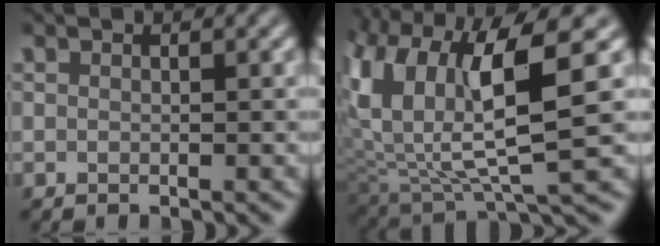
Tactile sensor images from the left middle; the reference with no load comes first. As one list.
[{"total": 10.3, "force": [3.0, 4.0, 9.0], "torque": [-0.192, -0.013, 0.058]}]